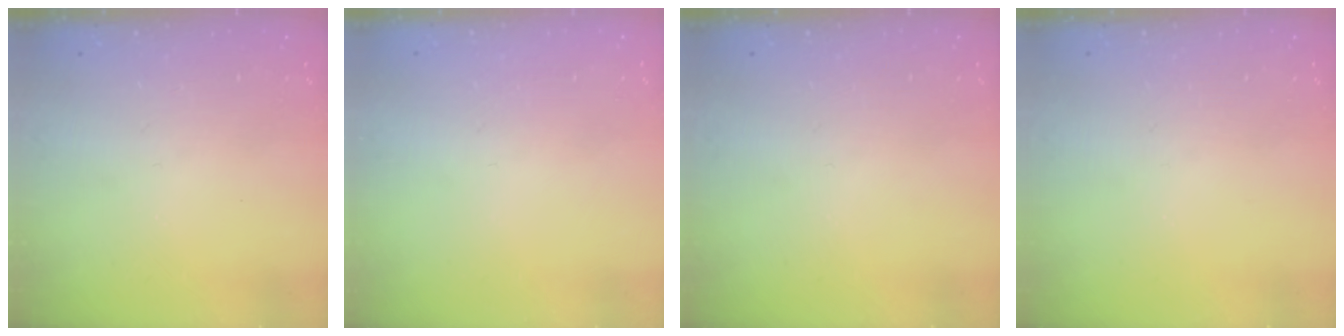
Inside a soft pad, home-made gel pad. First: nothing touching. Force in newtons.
{"total": 0.9, "press": 0.9, "slide": 0.1}
{"total": 0.0}
{"total": 0.0}